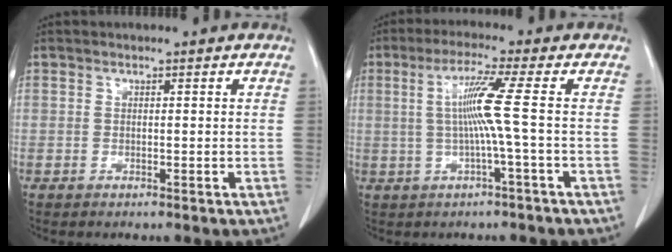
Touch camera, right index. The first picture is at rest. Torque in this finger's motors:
{"motor_torque": [0.84, 0.22, 0.31, 0.11]}